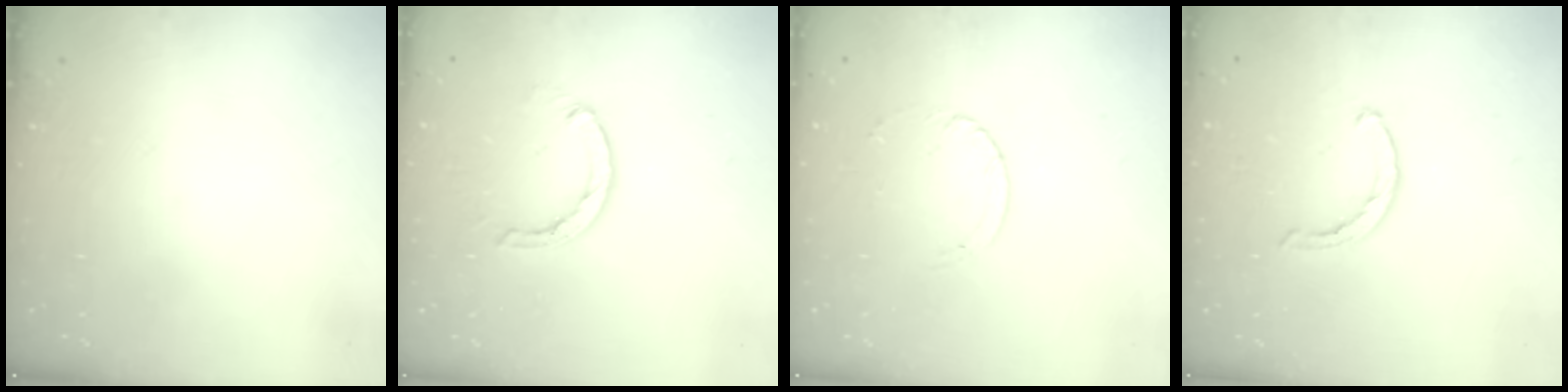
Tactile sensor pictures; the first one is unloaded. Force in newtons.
{"total": 4.0, "press": 4.0, "slide": 0.4}
{"total": 2.5, "press": 2.4, "slide": 0.2}
{"total": 2.1, "press": 2.1, "slide": 0.3}